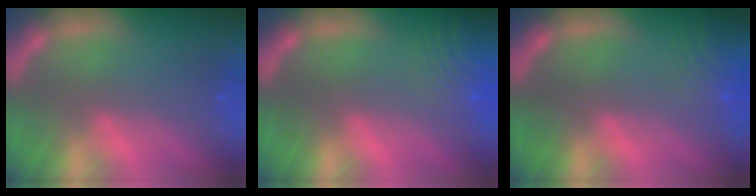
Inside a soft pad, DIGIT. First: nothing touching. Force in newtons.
{"total": 9.5}
{"total": 6.1}